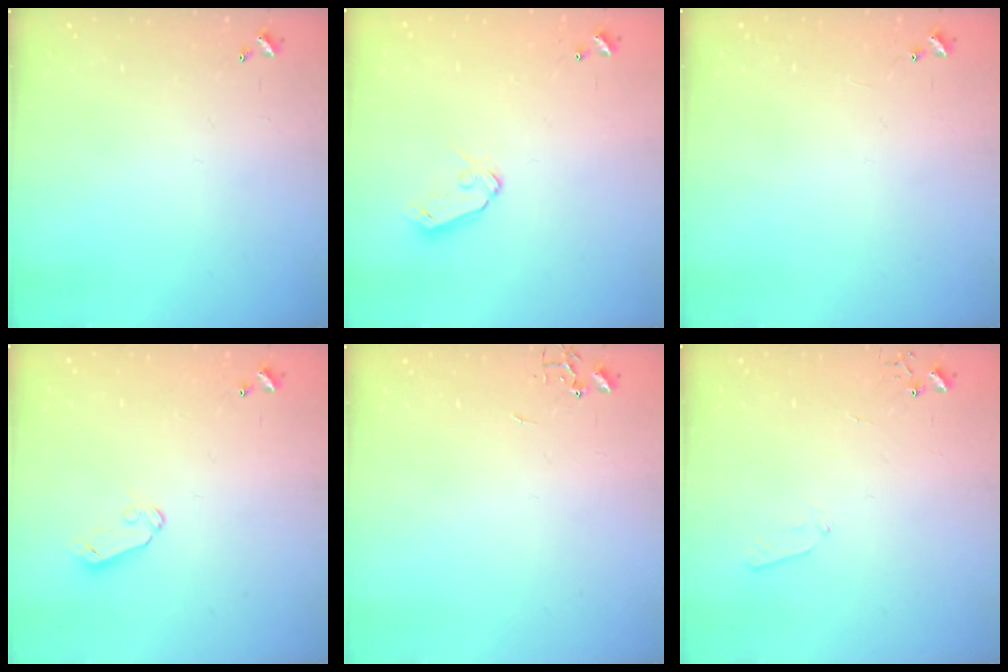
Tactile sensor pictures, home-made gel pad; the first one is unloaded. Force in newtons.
{"total": 7.1, "press": 7.1, "slide": 0.8}
{"total": 4.7, "press": 4.7, "slide": 0.4}
{"total": 5.4, "press": 5.4, "slide": 0.5}
{"total": 0.0}
{"total": 3.8, "press": 3.8, "slide": 0.5}